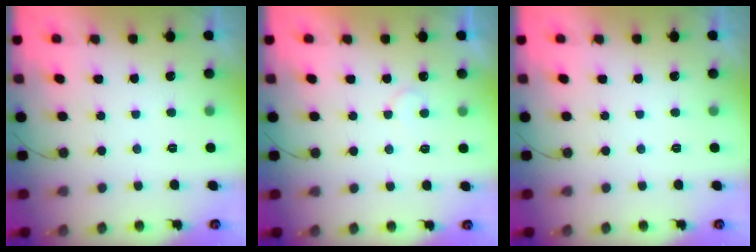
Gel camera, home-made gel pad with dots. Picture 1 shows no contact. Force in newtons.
{"total": 4.8, "press": 4.8, "slide": 0.3}
{"total": 0.0}